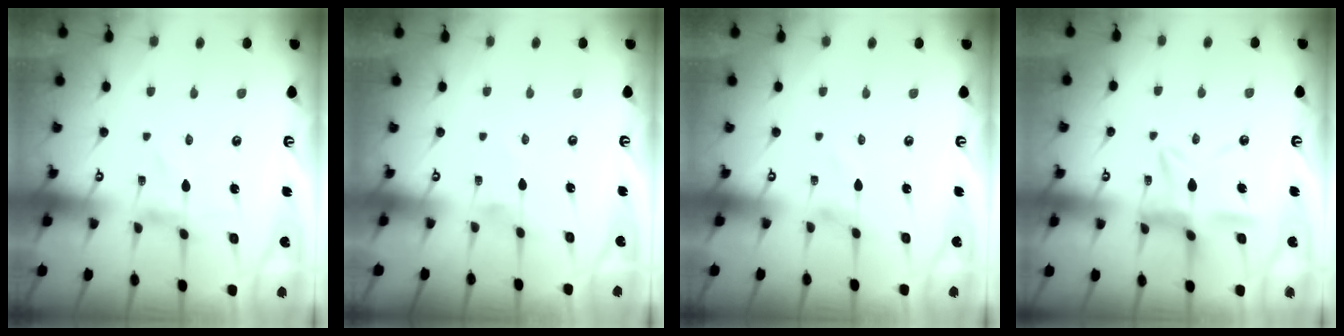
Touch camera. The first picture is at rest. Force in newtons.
{"total": 0.0}
{"total": 1.3, "press": 1.3, "slide": 0.1}
{"total": 13.7, "press": 13.7, "slide": 1.2}